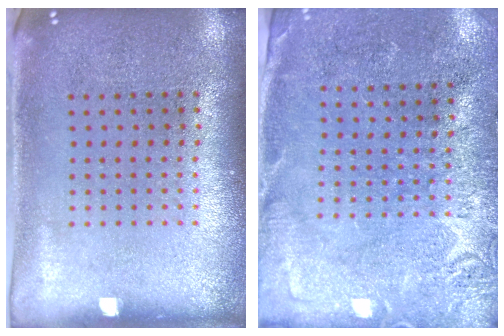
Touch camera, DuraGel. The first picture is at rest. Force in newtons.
{"total": 2.8, "press": 2.6, "slide": 0.9}